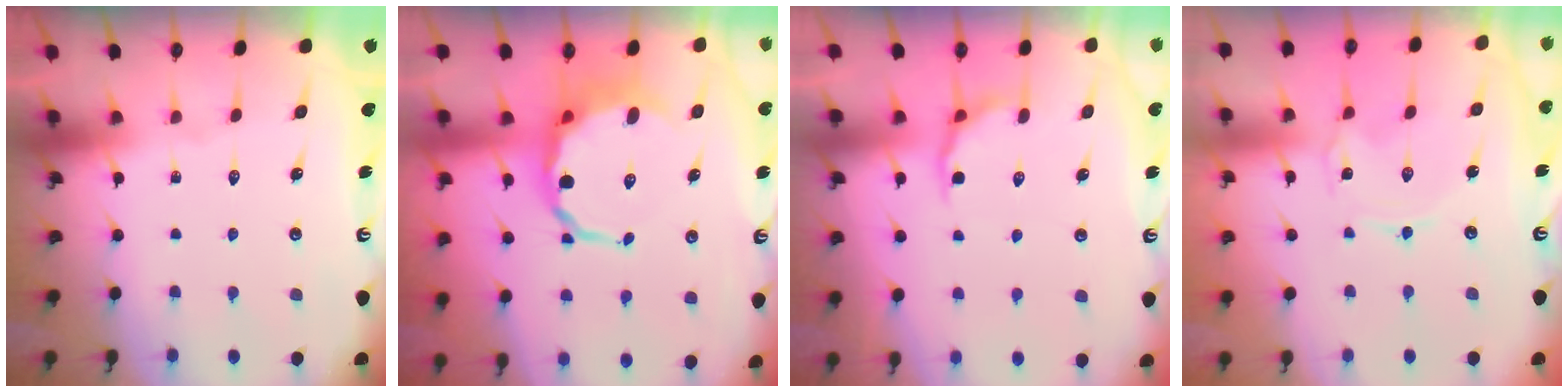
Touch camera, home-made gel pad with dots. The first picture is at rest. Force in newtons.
{"total": 10.0, "press": 9.7, "slide": 2.5}
{"total": 3.6, "press": 2.9, "slide": 2.2}
{"total": 0.9, "press": 0.9, "slide": 0.1}